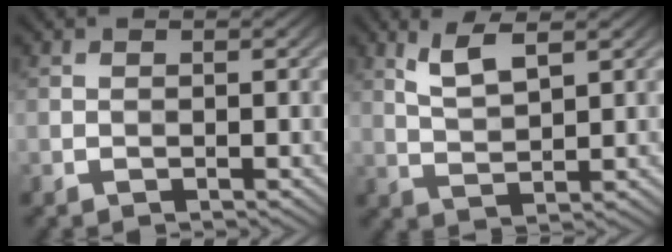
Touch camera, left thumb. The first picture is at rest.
{"total": 4.6, "force": [2.7, 1.4, 3.5], "torque": [-0.086, -0.001, 0.057]}